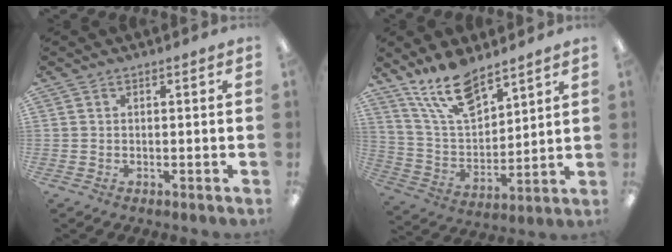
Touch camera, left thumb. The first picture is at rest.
{"total": 14.8, "force": [11.2, 6.1, 7.6], "torque": [-0.158, -0.053, 0.207]}